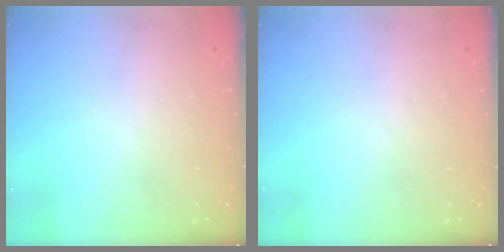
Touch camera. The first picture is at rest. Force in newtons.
{"total": 0.0}